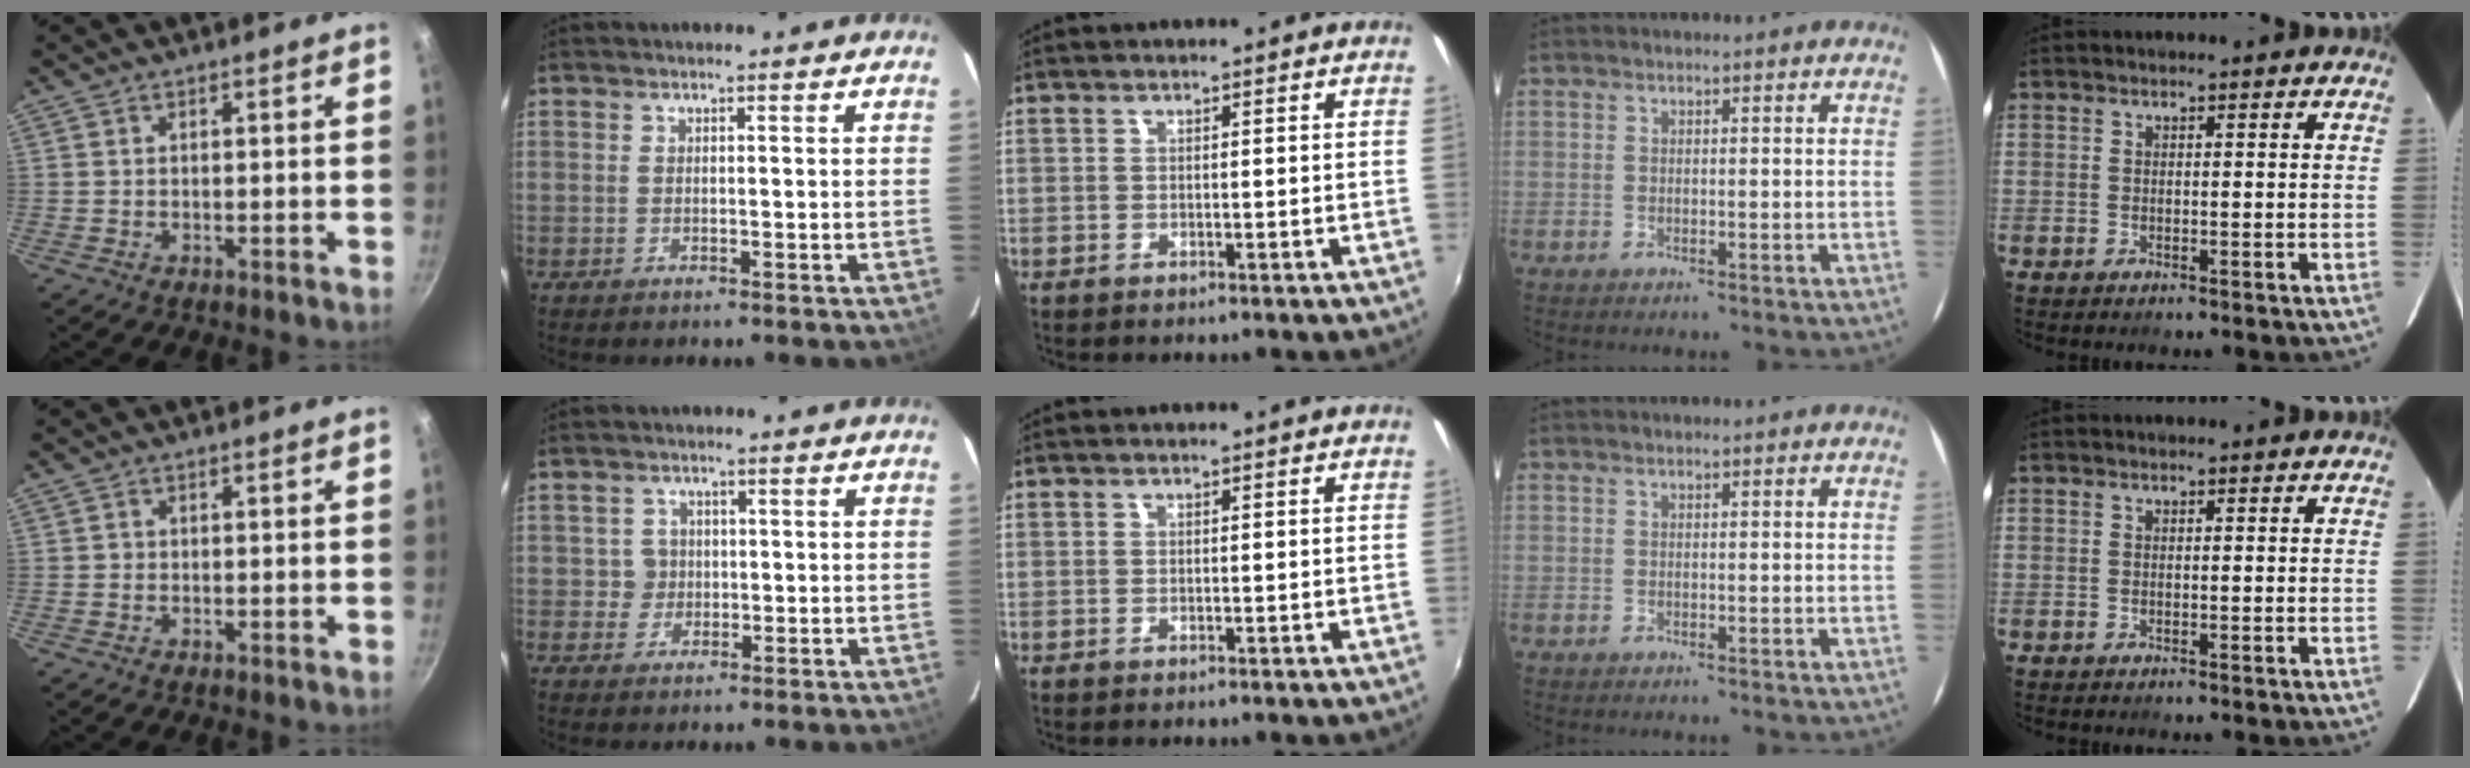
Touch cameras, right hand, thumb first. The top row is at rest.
{"thumb": {"total": 0.5, "force": [0.0, 0.5, 0.1], "torque": [0.003, 0.002, -0.002]}, "index": {"total": 2.9, "force": [0.0, 2.9, -0.1], "torque": [0.010, 0.015, 0.003]}}